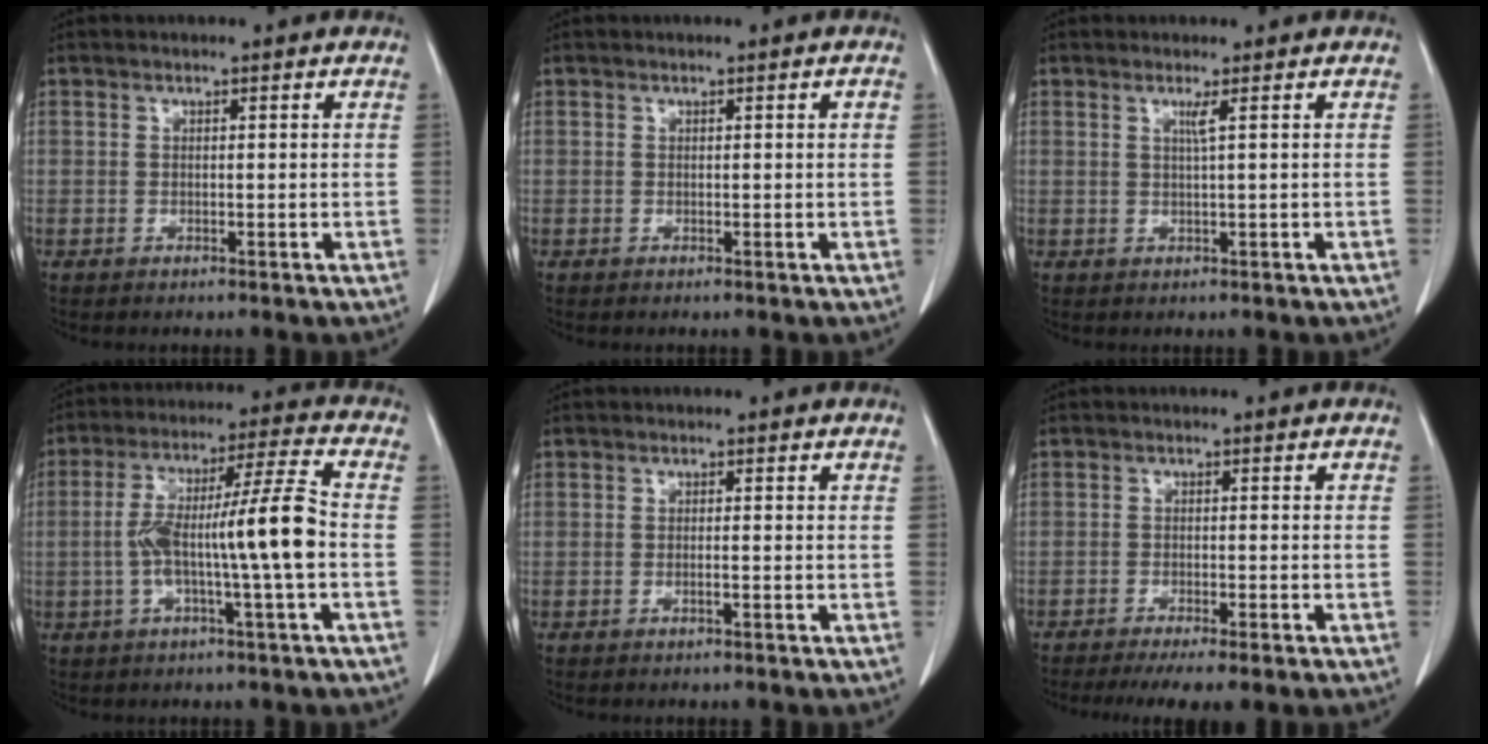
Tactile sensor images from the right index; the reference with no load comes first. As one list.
[{"total": 0.6, "force": [0.1, 0.1, 0.6], "torque": [-0.011, 0.000, 0.002]}, {"total": 1.3, "force": [0.5, -0.5, 1.1], "torque": [-0.026, -0.004, 0.011]}, {"total": 12.2, "force": [-1.8, -0.2, 12.1], "torque": [-0.223, 0.020, -0.037]}, {"total": 0.9, "force": [-0.3, -0.1, 0.8], "torque": [-0.017, 0.000, -0.005]}, {"total": 7.1, "force": [-5.4, 0.7, 4.6], "torque": [-0.061, -0.013, -0.079]}]